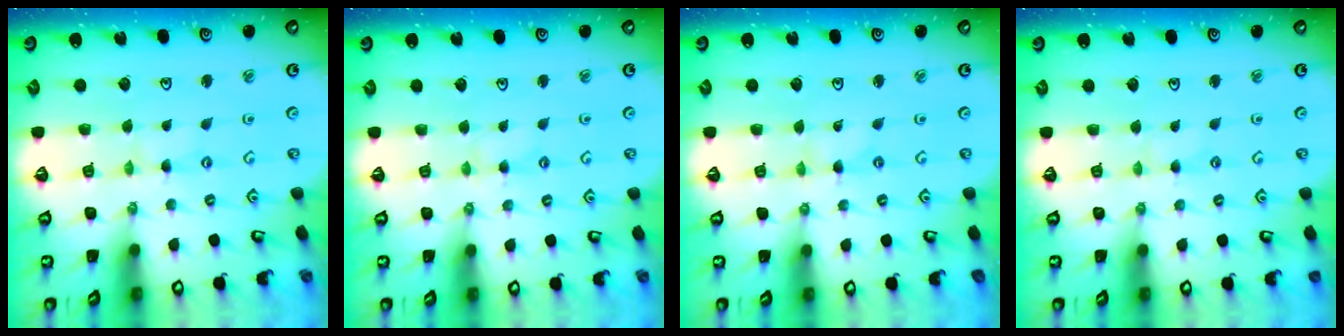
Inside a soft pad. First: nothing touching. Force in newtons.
{"total": 1.6, "press": 1.6, "slide": 0.4}
{"total": 0.0}
{"total": 0.9, "press": 0.9, "slide": 0.2}